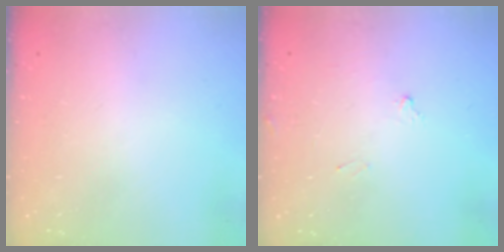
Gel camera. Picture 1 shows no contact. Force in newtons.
{"total": 7.3, "press": 7.3, "slide": 0.4}